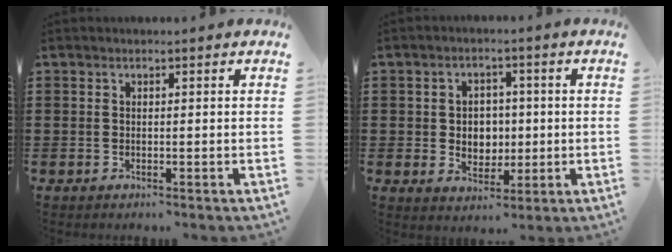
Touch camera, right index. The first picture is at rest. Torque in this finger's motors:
{"motor_torque": [1.36, 0.78, 0.18, 0.03]}